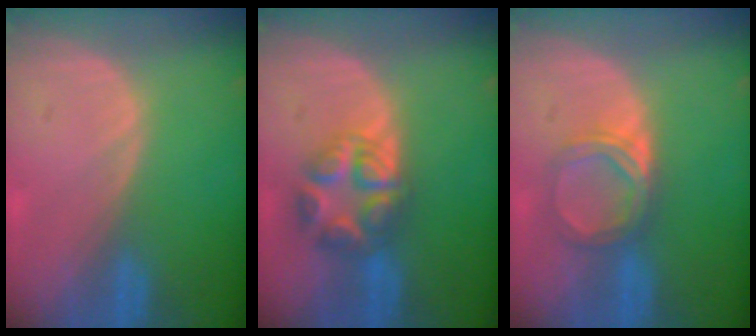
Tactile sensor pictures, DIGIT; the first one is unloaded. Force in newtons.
{"total": 6.5, "press": 6.5, "slide": 0.1}
{"total": 5.2, "press": 4.6, "slide": 2.5}